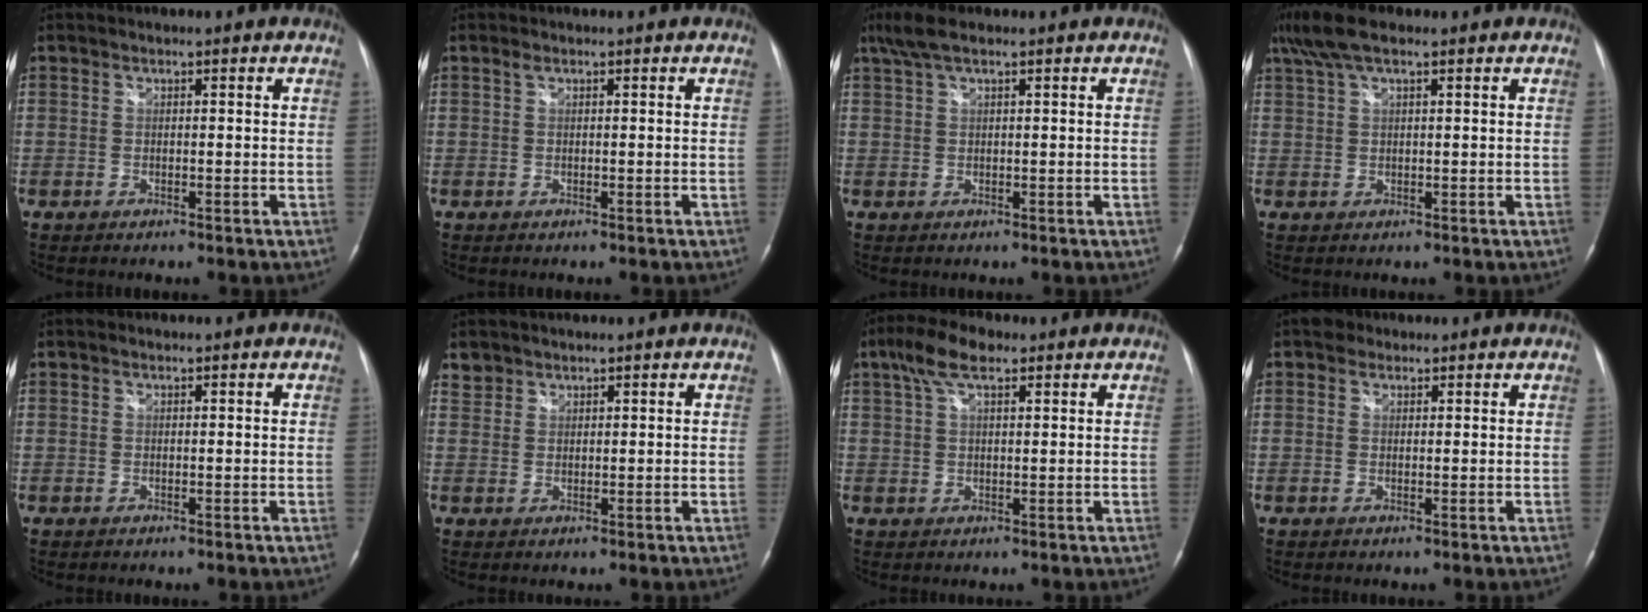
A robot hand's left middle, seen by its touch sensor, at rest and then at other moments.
{"total": 0.6, "force": [0.3, 0.3, 0.4], "torque": [-0.007, 0.008, 0.006]}
{"total": 4.1, "force": [2.9, 0.9, 2.8], "torque": [-0.065, 0.025, 0.058]}
{"total": 6.0, "force": [4.1, 1.5, 4.2], "torque": [-0.097, 0.032, 0.078]}
{"total": 0.0}
{"total": 2.0, "force": [1.6, 1.2, -0.2], "torque": [0.010, 0.008, 0.026]}
{"total": 6.0, "force": [3.5, 2.1, 4.4], "torque": [-0.095, 0.025, 0.065]}
{"total": 2.0, "force": [1.3, 1.5, 0.5], "torque": [-0.010, 0.015, 0.019]}